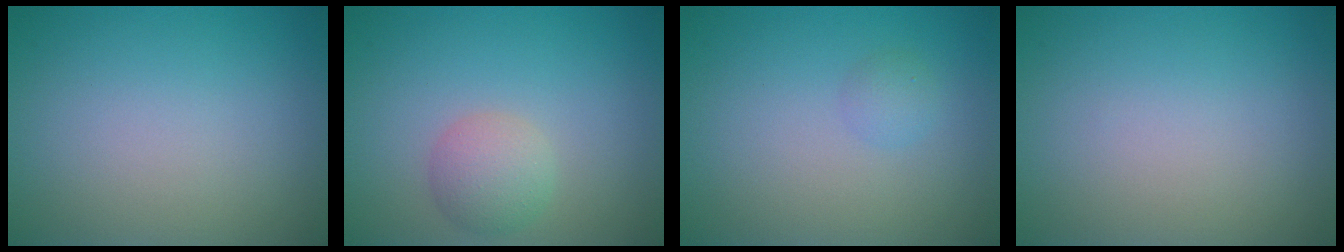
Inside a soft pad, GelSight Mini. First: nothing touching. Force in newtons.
{"total": 2.7, "press": 2.6, "slide": 0.2}
{"total": 1.0, "press": 1.0, "slide": 0.0}
{"total": 0.0}